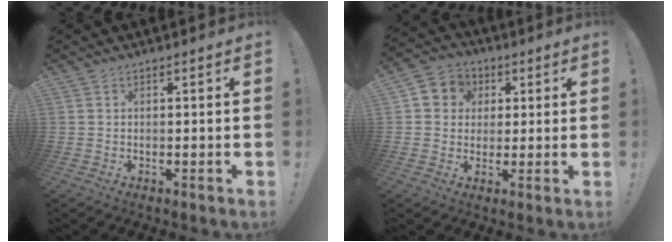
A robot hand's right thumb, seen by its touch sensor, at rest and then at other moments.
{"total": 7.1, "force": [0.8, 6.7, 2.1], "torque": [-0.029, 0.007, 0.020]}